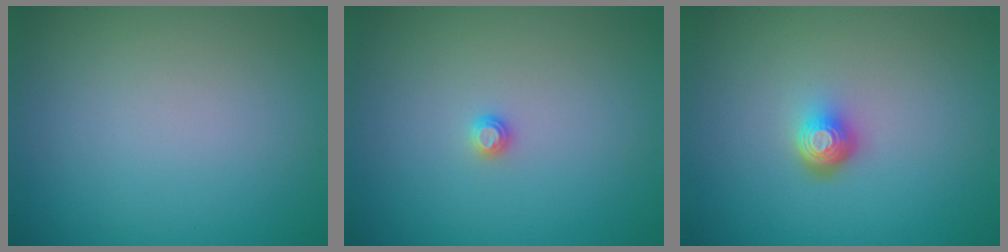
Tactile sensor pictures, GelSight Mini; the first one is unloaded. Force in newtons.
{"total": 0.8, "press": 0.8, "slide": 0.1}
{"total": 2.2, "press": 1.5, "slide": 1.6}